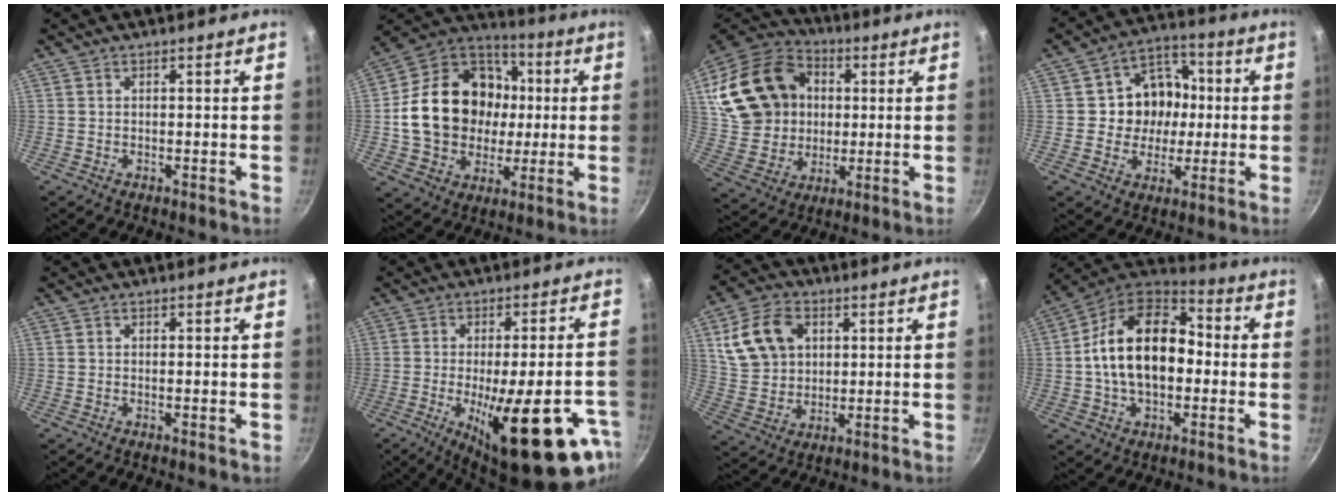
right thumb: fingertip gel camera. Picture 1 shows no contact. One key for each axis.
{"total": 23.2, "fx": 0.6, "fy": 19.0, "fz": 13.3, "tx": -0.213, "ty": 0.038, "tz": 0.016}
{"total": 22.1, "fx": 4.5, "fy": 18.1, "fz": 11.9, "tx": -0.210, "ty": 0.023, "tz": 0.093}
{"total": 12.0, "fx": 0.4, "fy": 10.4, "fz": 5.9, "tx": -0.051, "ty": 0.016, "tz": -0.003}
{"total": 0.7, "fx": -0.2, "fy": 0.1, "fz": 0.7, "tx": -0.012, "ty": -0.001, "tz": -0.004}
{"total": 24.3, "fx": -9.6, "fy": 7.4, "fz": 21.0, "tx": -0.259, "ty": 0.007, "tz": -0.127}
{"total": 13.2, "fx": 4.1, "fy": 9.9, "fz": 7.8, "tx": -0.133, "ty": 0.000, "tz": 0.083}
{"total": 19.7, "fx": -0.3, "fy": 12.9, "fz": 14.9, "tx": -0.228, "ty": 0.040, "tz": -0.022}